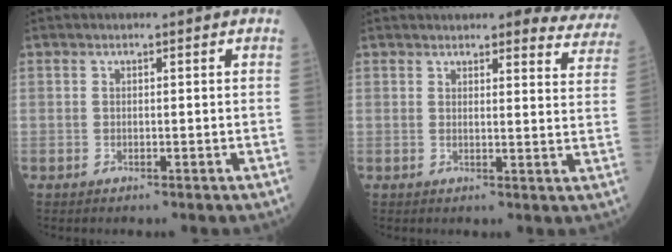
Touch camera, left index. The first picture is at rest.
{"total": 11.0, "force": [10.4, 2.4, 2.6], "torque": [0.003, -0.020, 0.090]}